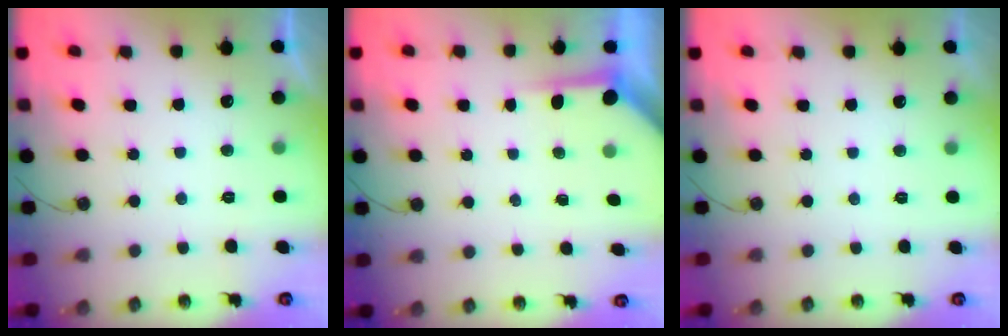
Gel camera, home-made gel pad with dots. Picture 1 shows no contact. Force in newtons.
{"total": 3.8, "press": 3.8, "slide": 0.4}
{"total": 0.0}